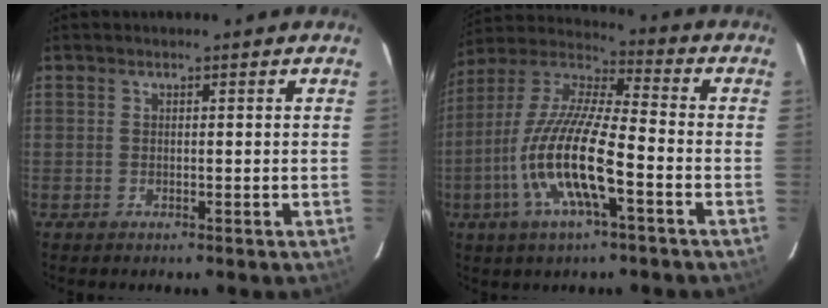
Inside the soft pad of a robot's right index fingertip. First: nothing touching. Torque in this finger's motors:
{"motor_torque": [1.62, -0.52, 1.06, 0.21]}